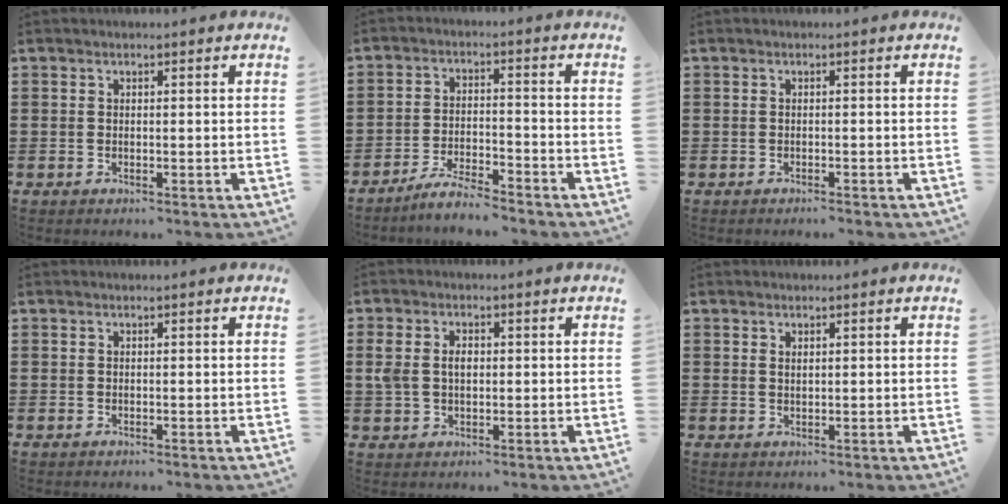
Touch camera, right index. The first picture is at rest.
{"total": 4.8, "force": [-4.6, 0.1, 1.4], "torque": [-0.039, -0.001, -0.093]}
{"total": 0.5, "force": [-0.5, 0.0, 0.2], "torque": [-0.005, -0.002, -0.010]}
{"total": 0.0}
{"total": 3.3, "force": [0.4, 2.2, 2.4], "torque": [-0.053, 0.012, 0.005]}
{"total": 0.7, "force": [0.4, 0.3, 0.4], "torque": [-0.010, 0.003, 0.008]}